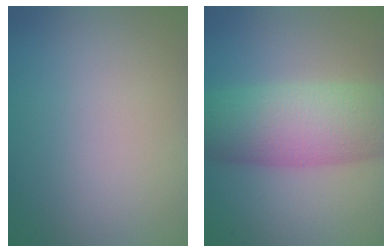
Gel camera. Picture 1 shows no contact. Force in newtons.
{"total": 9.4, "press": 9.4, "slide": 0.1}